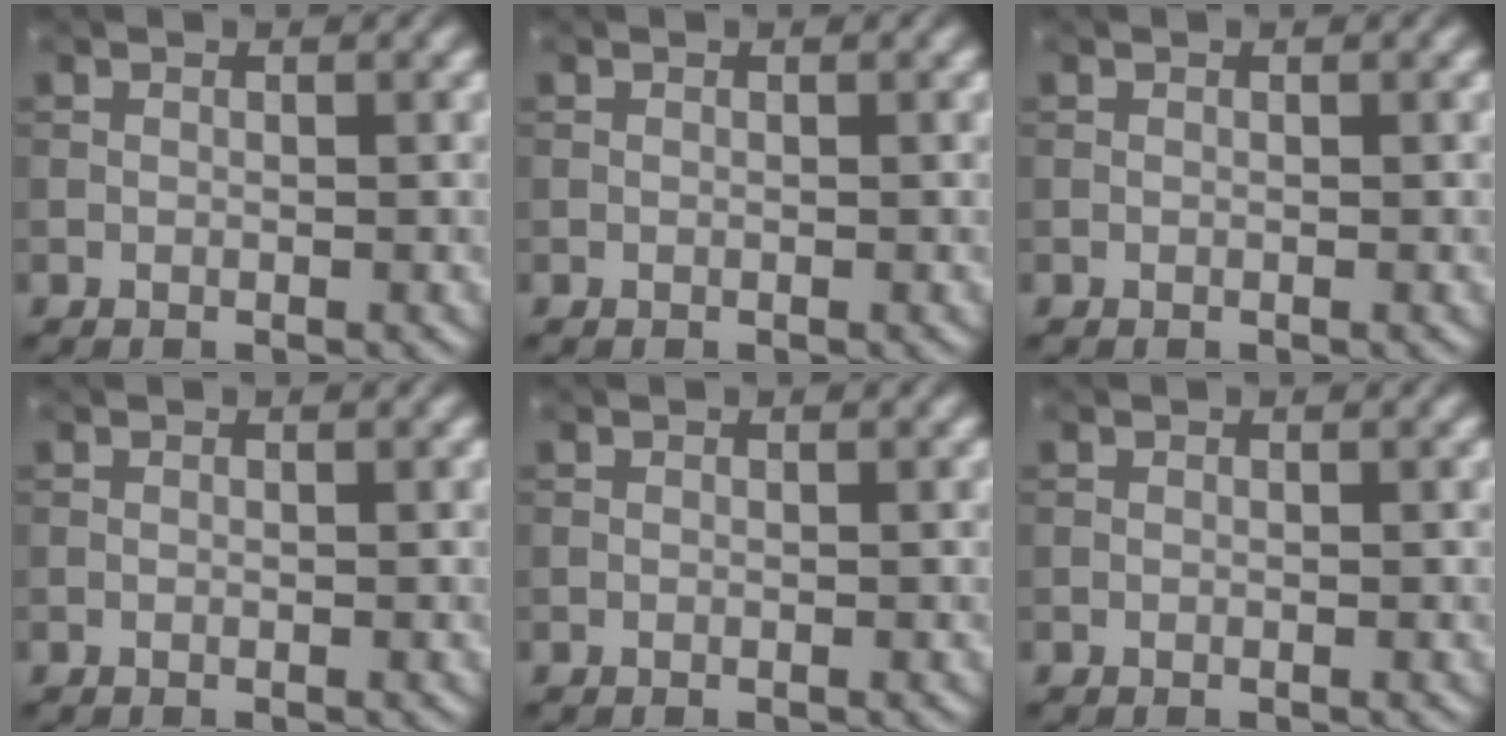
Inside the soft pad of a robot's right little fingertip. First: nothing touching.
{"total": 0.0}
{"total": 0.0}
{"total": 0.0}
{"total": 0.0}
{"total": 0.0}